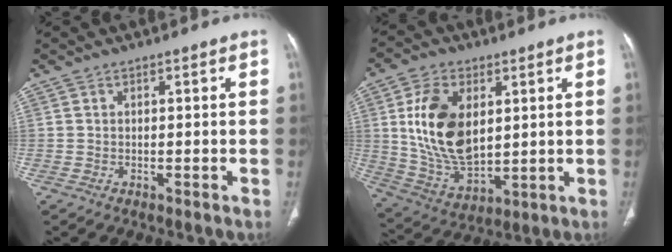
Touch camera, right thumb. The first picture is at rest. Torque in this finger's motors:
{"motor_torque": [1.73, 1.71, 1.74, 0.30, 0.49]}